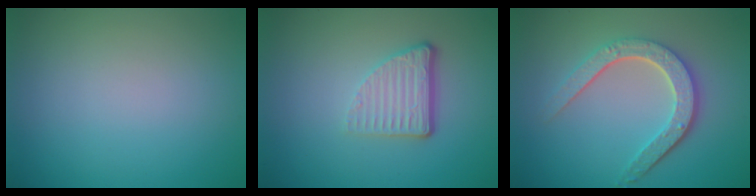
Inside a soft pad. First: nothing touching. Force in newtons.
{"total": 3.7, "press": 2.4, "slide": 2.8}
{"total": 4.7, "press": 3.6, "slide": 3.0}